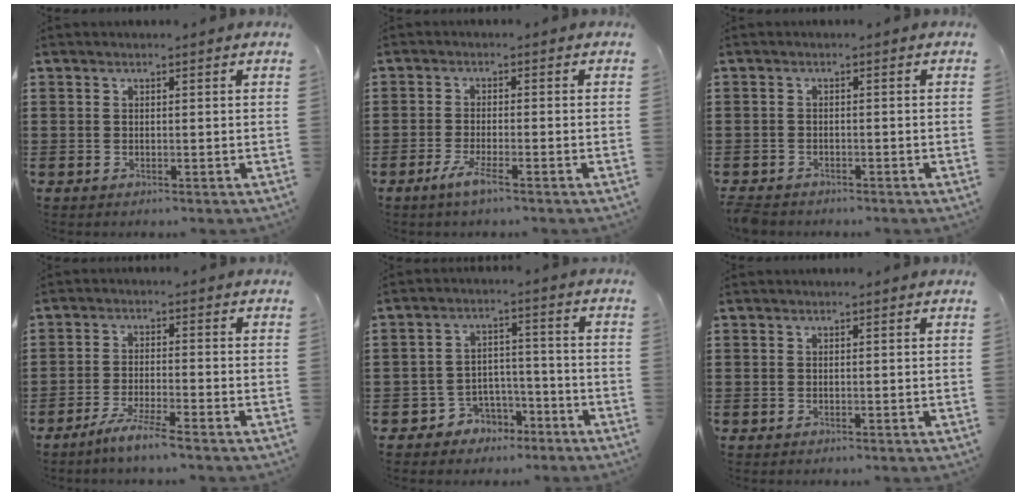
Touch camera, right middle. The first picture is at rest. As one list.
[{"total": 3.4, "force": [-2.1, 0.1, 2.7], "torque": [-0.059, -0.008, -0.039]}, {"total": 1.5, "force": [-1.5, 0.4, 0.1], "torque": [-0.013, -0.003, -0.034]}, {"total": 4.5, "force": [-3.7, -0.5, 2.5], "torque": [-0.055, -0.014, -0.069]}, {"total": 4.4, "force": [-3.6, 2.6, 0.2], "torque": [-0.016, 0.011, -0.072]}, {"total": 0.0}]